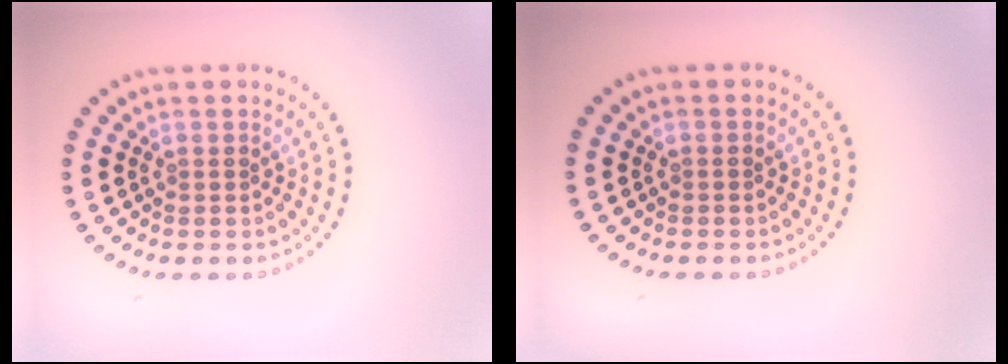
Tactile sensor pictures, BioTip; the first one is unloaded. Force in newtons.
{"total": 0.0}